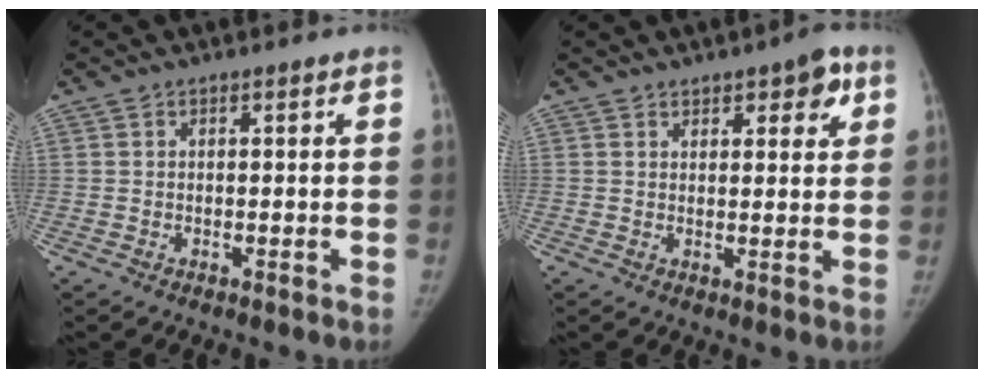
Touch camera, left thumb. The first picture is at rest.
{"total": 5.5, "force": [3.0, 2.4, 3.9], "torque": [-0.025, -0.012, 0.034]}